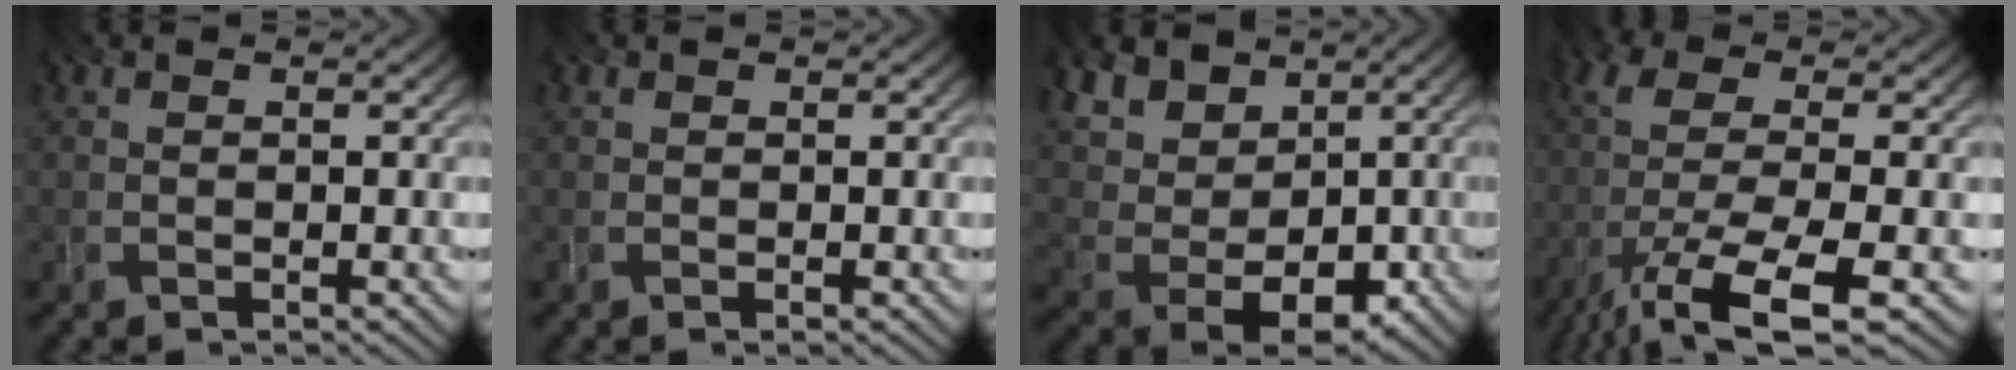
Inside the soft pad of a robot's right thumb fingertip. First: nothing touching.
{"total": 0.0}
{"total": 9.8, "force": [3.0, 7.4, 5.6], "torque": [-0.142, 0.014, 0.055]}
{"total": 11.2, "force": [-6.3, 2.4, 9.0], "torque": [-0.174, -0.013, -0.125]}